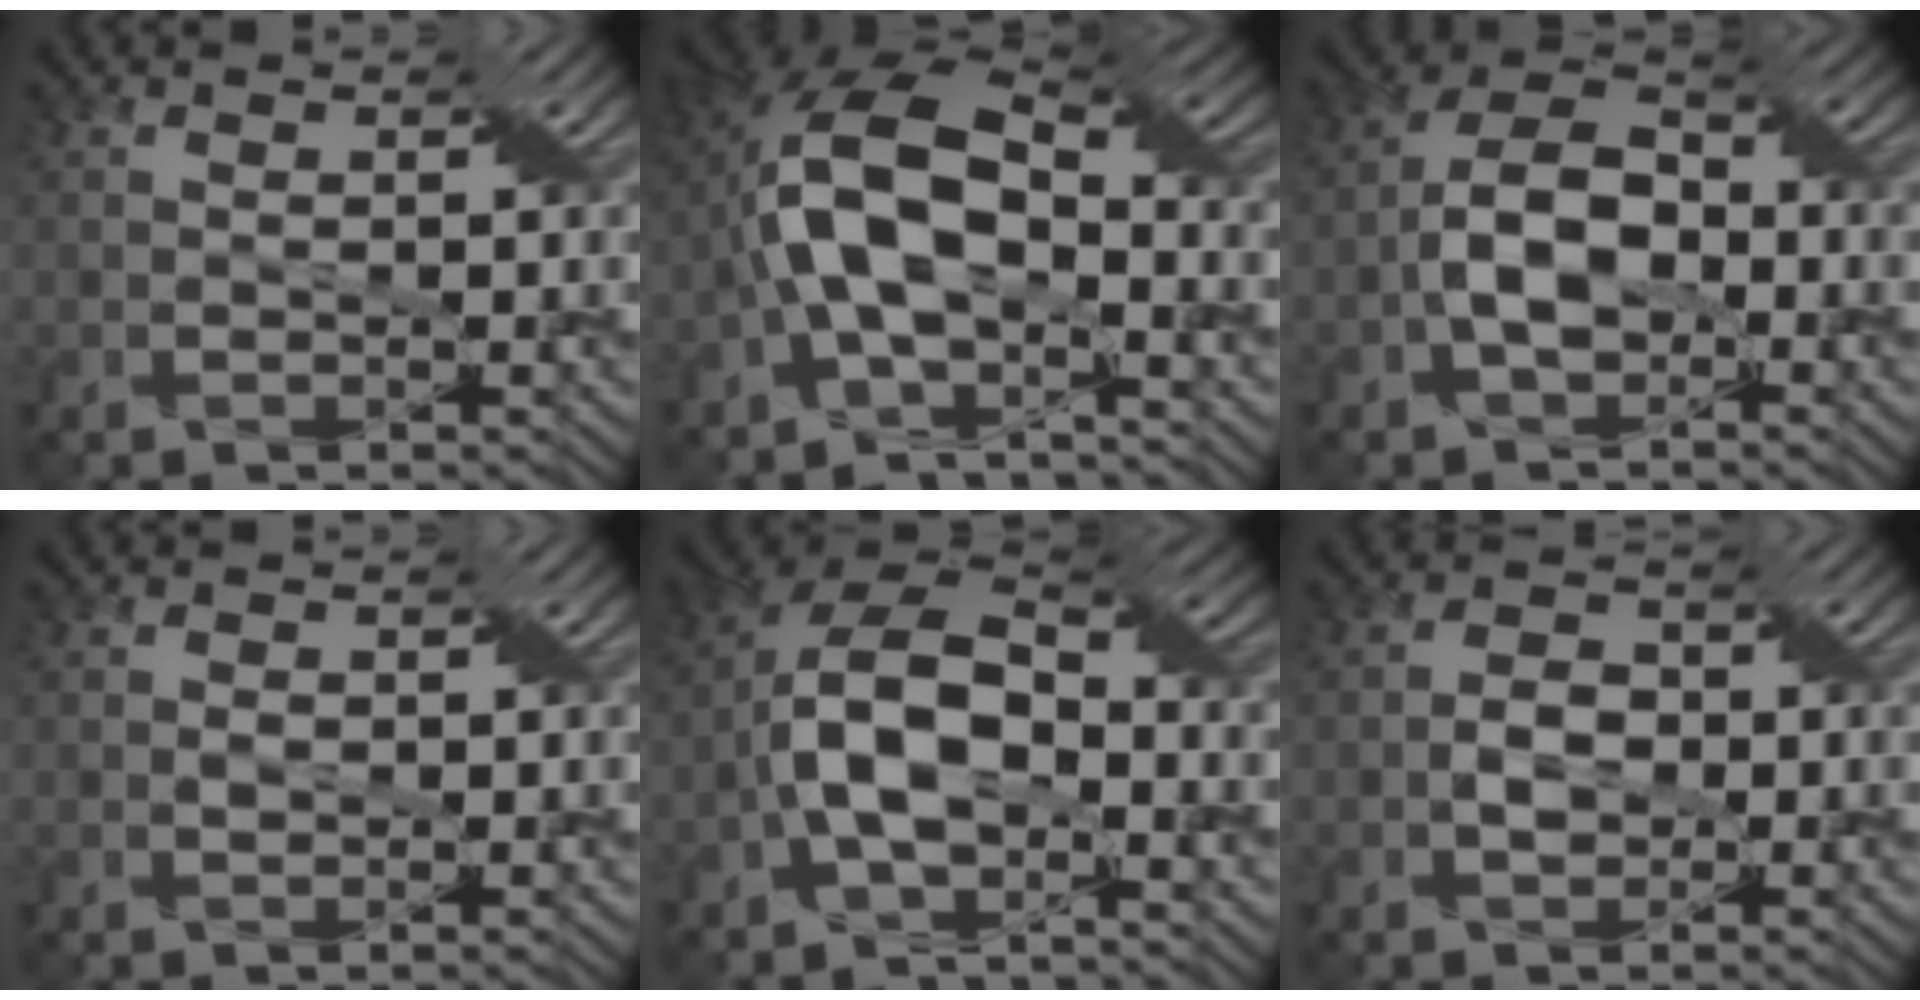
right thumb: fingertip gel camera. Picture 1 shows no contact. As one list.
[{"total": 11.7, "force": [-2.0, 5.9, 9.9], "torque": [-0.182, 0.015, -0.055]}, {"total": 7.1, "force": [-1.8, 4.3, 5.4], "torque": [-0.103, 0.012, -0.044]}, {"total": 0.7, "force": [0.2, 0.6, 0.4], "torque": [-0.006, 0.000, 0.005]}, {"total": 9.9, "force": [-2.5, 5.4, 8.0], "torque": [-0.157, 0.009, -0.062]}, {"total": 2.4, "force": [-0.6, 1.9, 1.4], "torque": [-0.023, 0.001, -0.014]}]